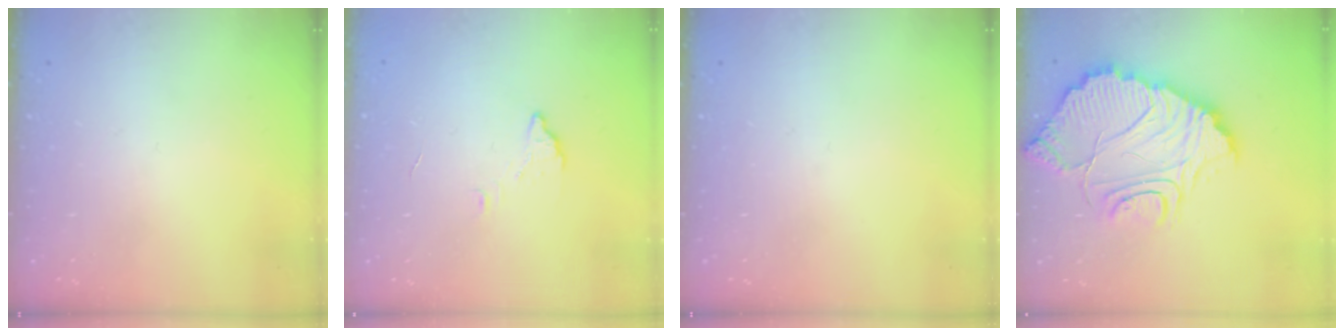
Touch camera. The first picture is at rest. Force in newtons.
{"total": 2.7, "press": 2.7, "slide": 0.2}
{"total": 0.0}
{"total": 14.7, "press": 14.7, "slide": 1.3}